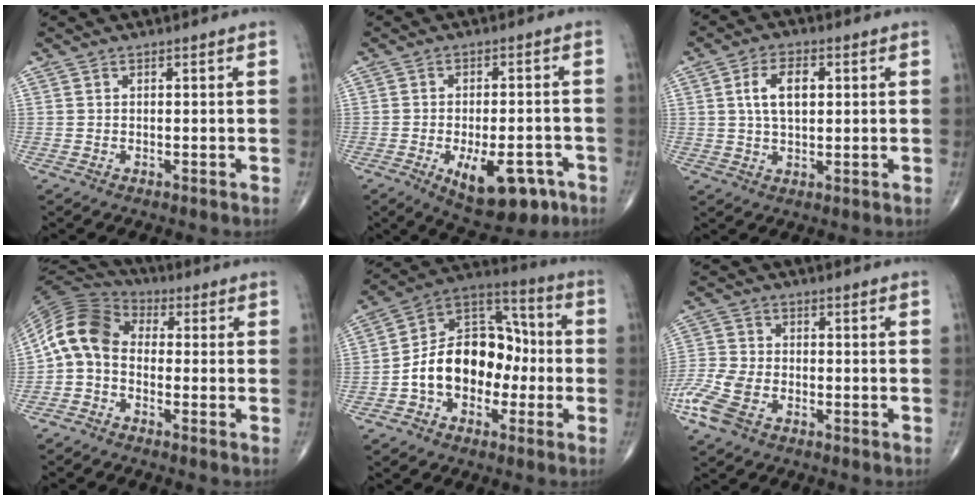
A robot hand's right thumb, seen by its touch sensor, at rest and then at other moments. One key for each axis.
{"total": 12.5, "fx": -5.5, "fy": 5.9, "fz": 9.6, "tx": -0.123, "ty": 0.016, "tz": -0.067}
{"total": 7.1, "fx": 1.5, "fy": 3.9, "fz": 5.8, "tx": -0.099, "ty": 0.004, "tz": 0.027}
{"total": 9.9, "fx": -0.9, "fy": 7.0, "fz": 6.9, "tx": -0.128, "ty": 0.038, "tz": -0.041}
{"total": 16.9, "fx": -3.1, "fy": 11.8, "fz": 11.7, "tx": -0.159, "ty": 0.051, "tz": -0.060}
{"total": 8.9, "fx": -4.3, "fy": 5.2, "fz": 5.8, "tx": -0.147, "ty": 0.004, "tz": -0.089}